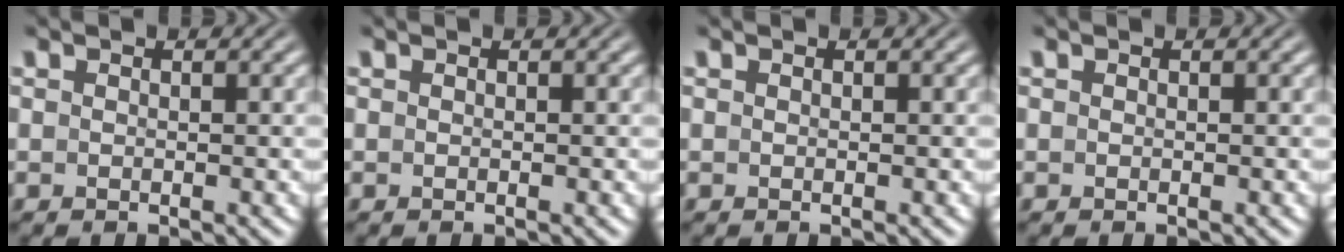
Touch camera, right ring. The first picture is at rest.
{"total": 0.0}
{"total": 0.0}
{"total": 0.0}